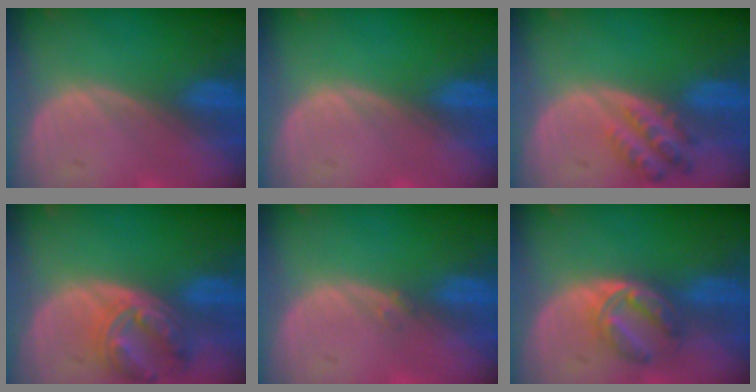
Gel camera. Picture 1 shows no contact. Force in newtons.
{"total": 0.0}
{"total": 4.9, "press": 4.9, "slide": 0.4}
{"total": 8.0, "press": 7.0, "slide": 3.9}
{"total": 0.8, "press": 0.7, "slide": 0.4}
{"total": 5.7, "press": 5.4, "slide": 1.6}